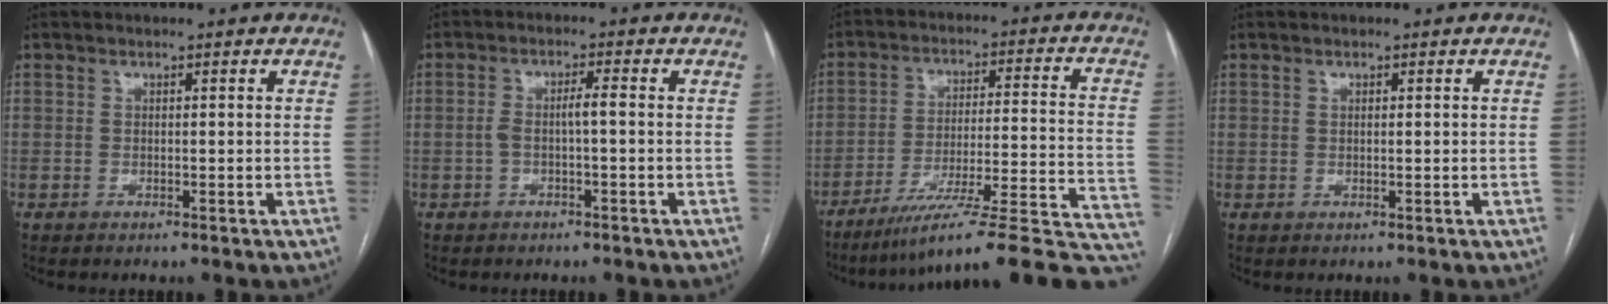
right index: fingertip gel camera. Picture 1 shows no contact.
{"total": 3.0, "force": [-0.7, 0.4, 2.9], "torque": [-0.057, 0.016, -0.008]}
{"total": 24.9, "force": [-20.3, 2.1, 14.2], "torque": [-0.114, 0.016, -0.285]}
{"total": 0.6, "force": [0.2, 0.3, 0.5], "torque": [-0.010, 0.000, 0.003]}